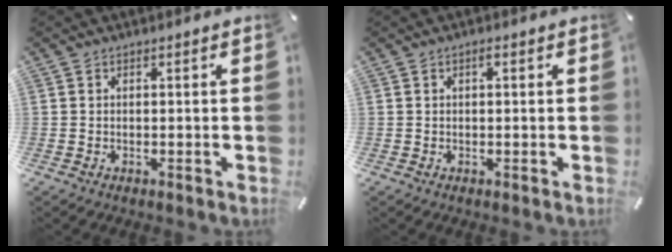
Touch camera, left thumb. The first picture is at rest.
{"total": 1.1, "force": [0.3, 0.5, 0.9], "torque": [-0.018, 0.005, 0.003]}